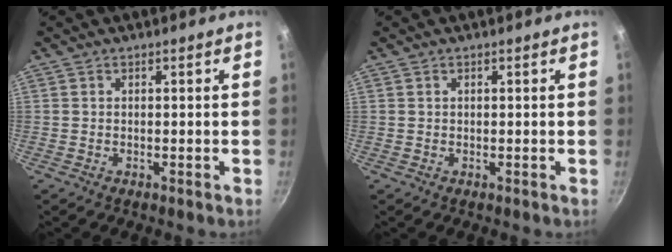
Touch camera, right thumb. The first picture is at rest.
{"total": 0.0}